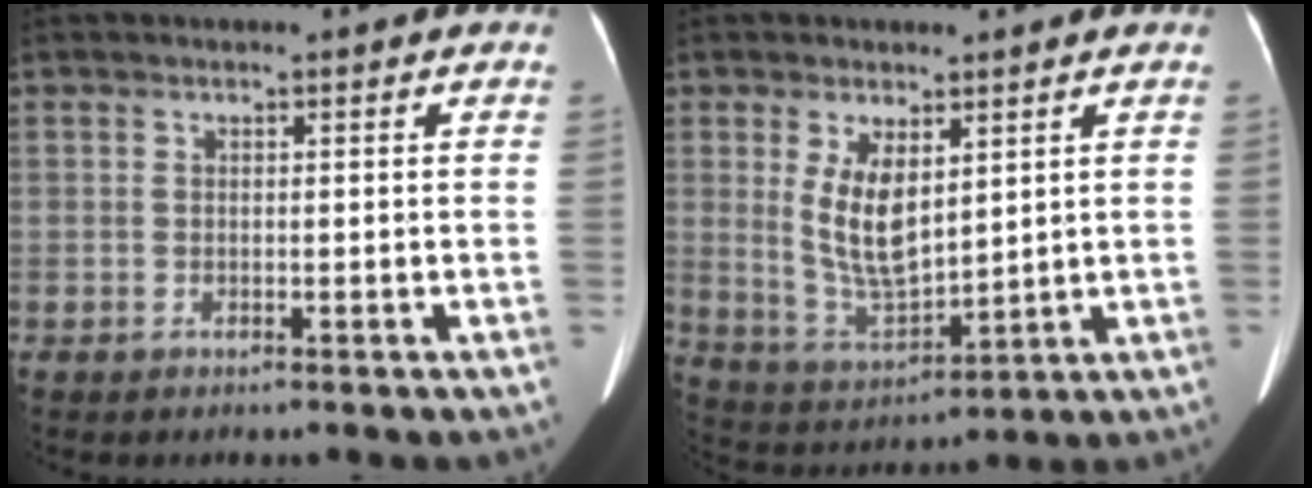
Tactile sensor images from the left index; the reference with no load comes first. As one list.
[{"total": 8.7, "force": [2.6, 3.4, 7.5], "torque": [-0.151, -0.009, 0.061]}]